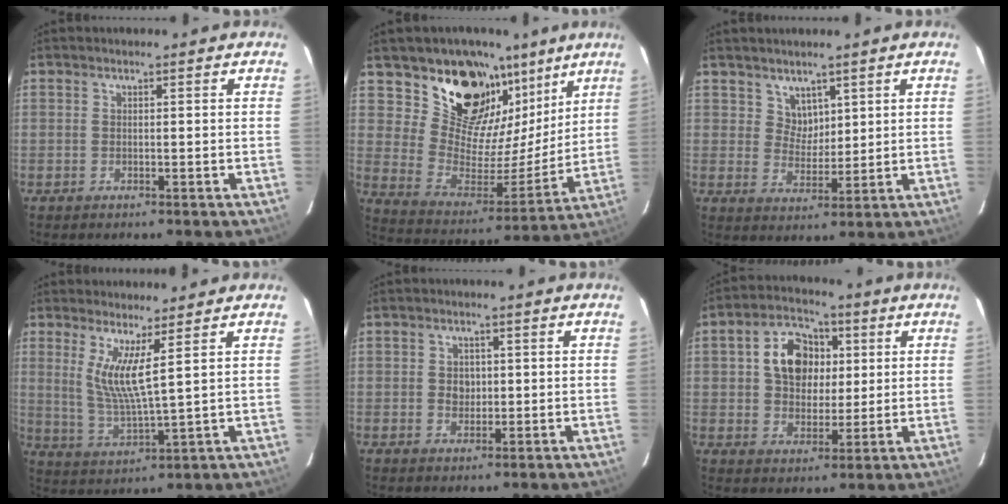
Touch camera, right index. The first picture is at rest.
{"total": 20.8, "force": [13.8, 12.8, 9.0], "torque": [-0.162, -0.006, 0.260]}
{"total": 4.2, "force": [2.8, 3.1, 0.5], "torque": [0.001, 0.006, 0.054]}
{"total": 7.3, "force": [3.3, 0.0, 6.5], "torque": [-0.126, -0.022, 0.067]}
{"total": 2.9, "force": [0.1, 2.6, 1.4], "torque": [-0.022, 0.006, 0.003]}
{"total": 10.6, "force": [2.4, 8.1, 6.5], "torque": [-0.133, 0.035, 0.045]}